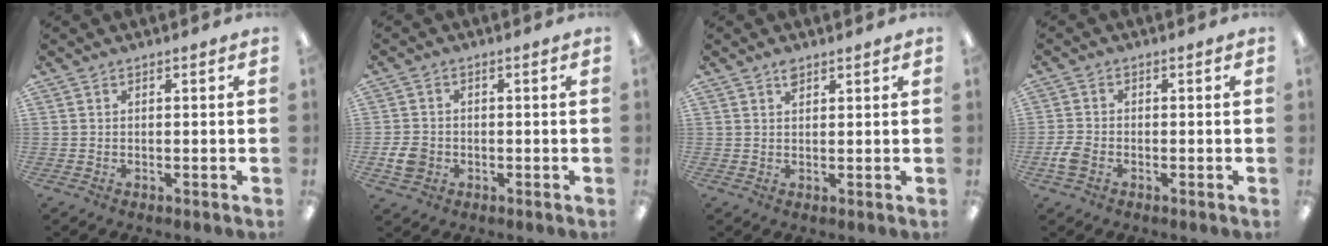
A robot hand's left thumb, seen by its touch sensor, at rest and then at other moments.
{"total": 4.6, "force": [-1.2, 3.9, 2.2], "torque": [-0.040, 0.002, -0.023]}
{"total": 2.0, "force": [1.5, 0.8, 1.0], "torque": [-0.015, -0.004, 0.026]}
{"total": 3.8, "force": [-1.6, 2.6, 2.3], "torque": [-0.049, 0.005, -0.030]}